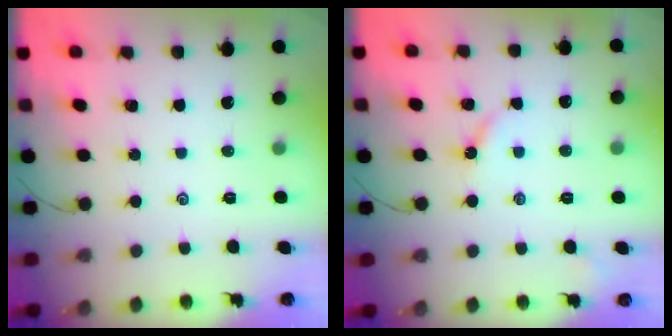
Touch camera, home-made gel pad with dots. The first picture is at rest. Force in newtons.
{"total": 3.7, "press": 3.7, "slide": 0.5}